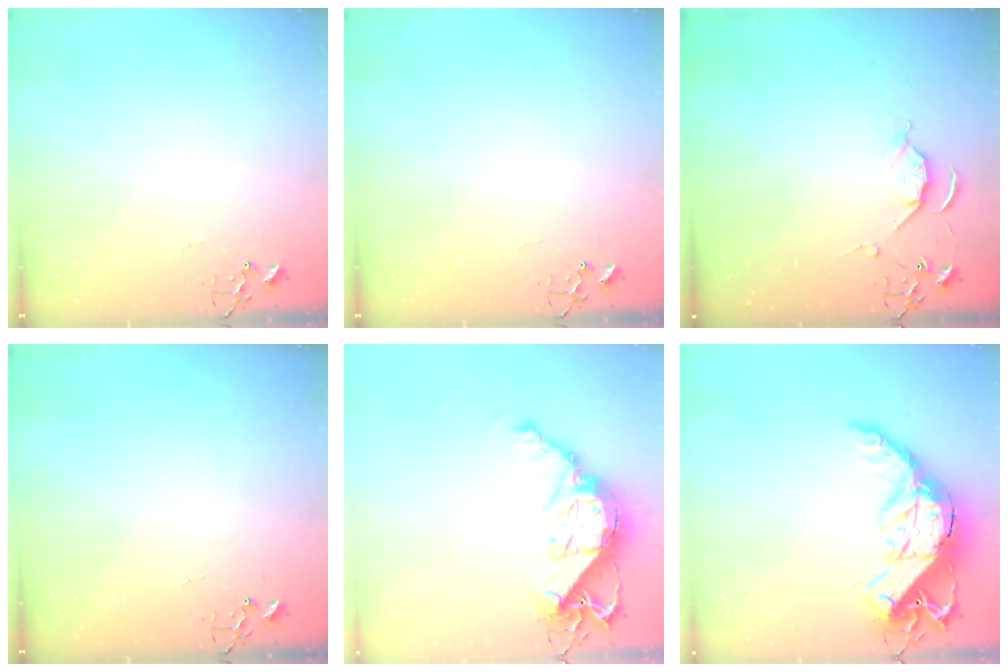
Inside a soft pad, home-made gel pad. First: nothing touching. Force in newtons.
{"total": 0.0}
{"total": 5.2, "press": 5.2, "slide": 0.7}
{"total": 0.0}
{"total": 15.3, "press": 15.3, "slide": 1.0}
{"total": 19.6, "press": 19.6, "slide": 1.2}